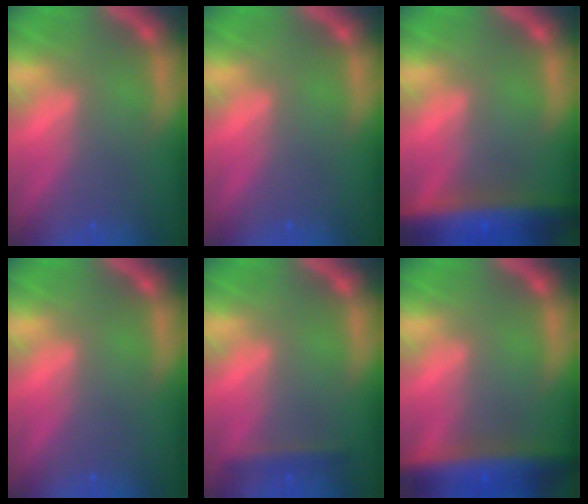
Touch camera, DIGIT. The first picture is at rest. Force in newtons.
{"total": 0.0}
{"total": 9.5}
{"total": 0.0}
{"total": 1.9}
{"total": 8.0}